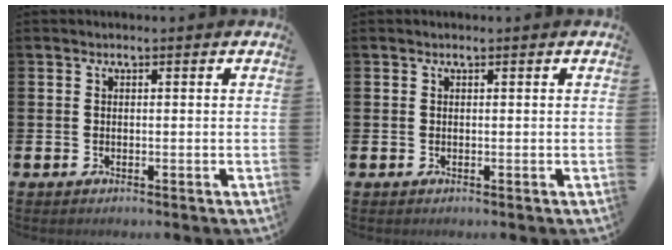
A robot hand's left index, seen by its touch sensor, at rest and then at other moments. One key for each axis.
{"total": 0.0}